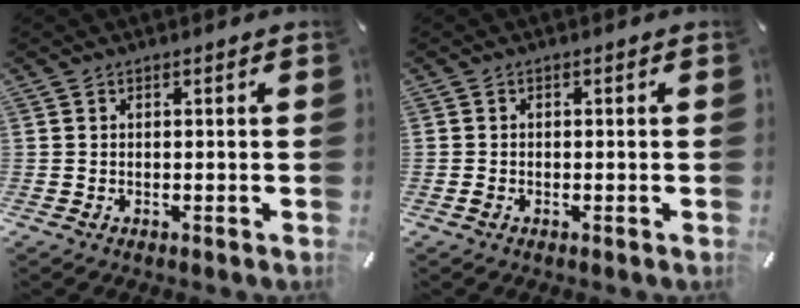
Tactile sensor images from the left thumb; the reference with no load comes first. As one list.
[{"total": 0.6, "force": [-0.3, 0.5, 0.1], "torque": [-0.001, 0.002, -0.008]}]